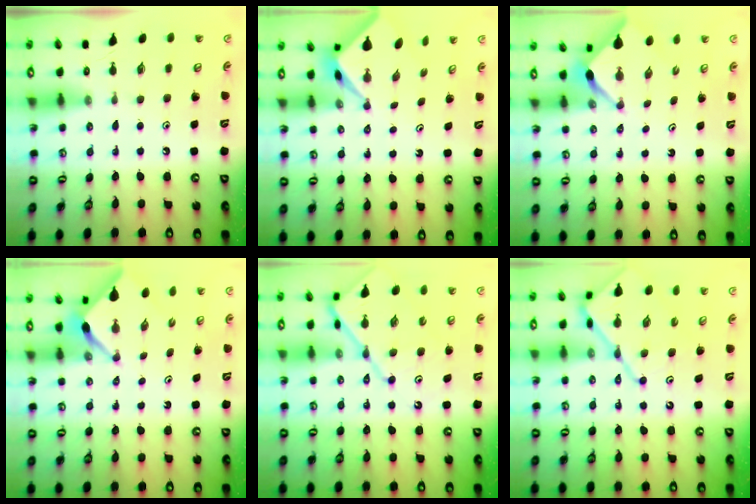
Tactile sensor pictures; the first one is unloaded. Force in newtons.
{"total": 2.2, "press": 2.1, "slide": 0.2}
{"total": 2.6, "press": 2.6, "slide": 0.3}
{"total": 2.6, "press": 2.6, "slide": 0.3}
{"total": 12.0, "press": 12.0, "slide": 1.3}
{"total": 11.5, "press": 11.5, "slide": 1.3}